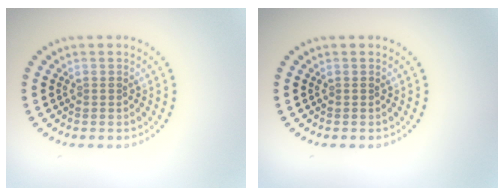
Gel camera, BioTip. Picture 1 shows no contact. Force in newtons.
{"total": 0.0}